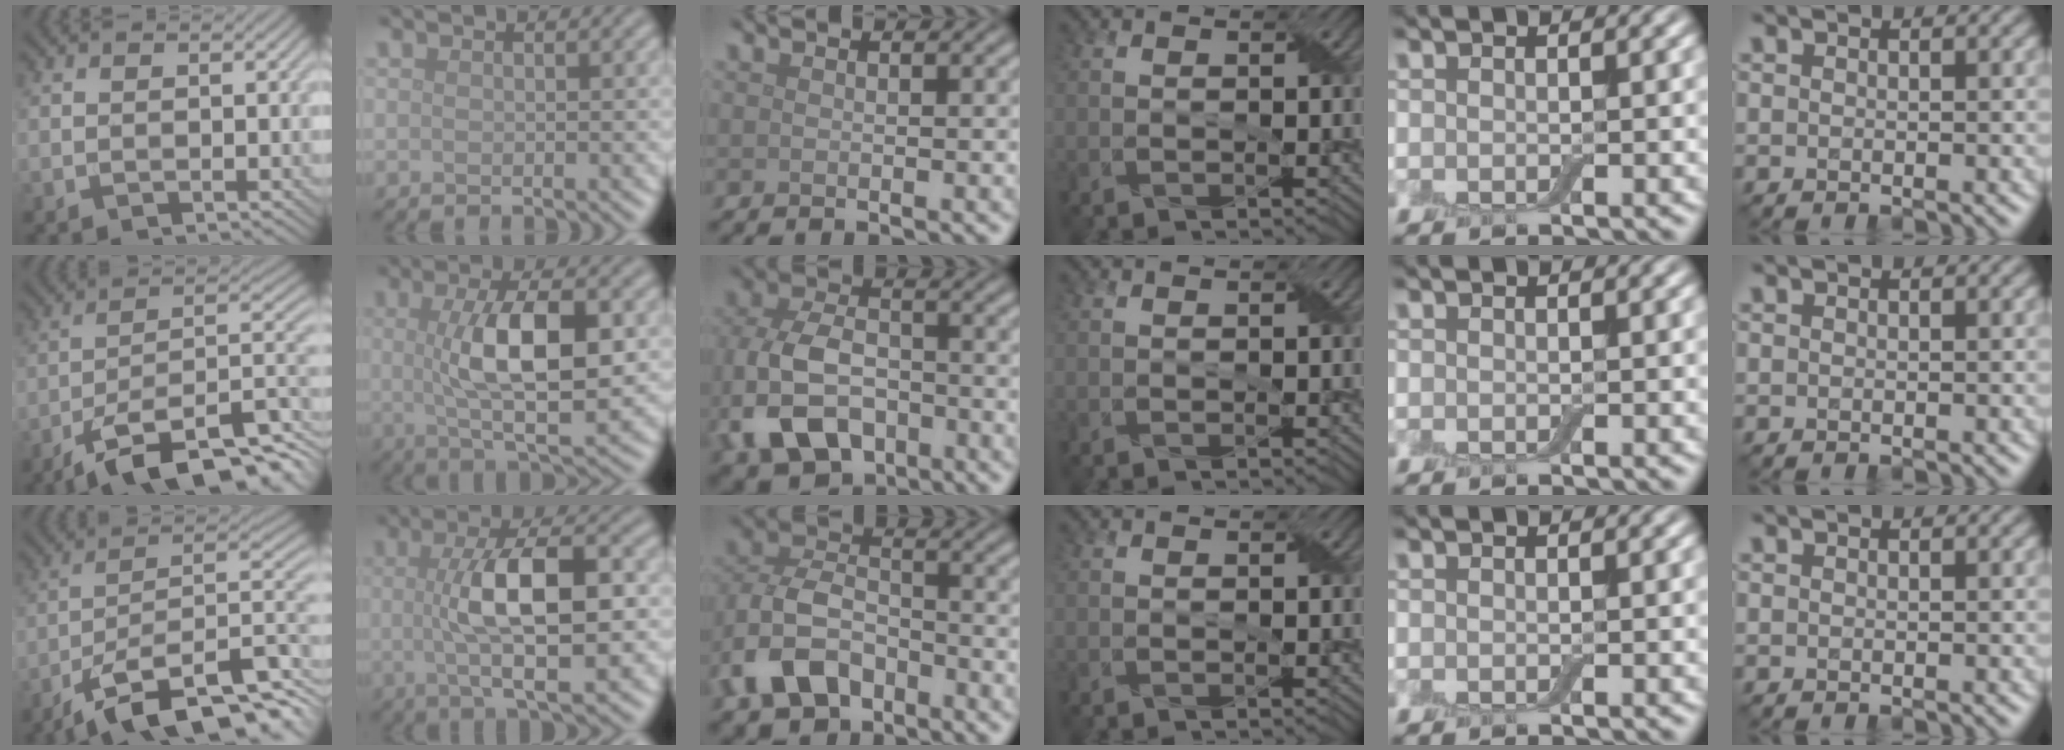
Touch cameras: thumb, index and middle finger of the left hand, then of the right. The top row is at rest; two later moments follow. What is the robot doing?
{"motion": "wrap", "object": "adhesive wrap"}